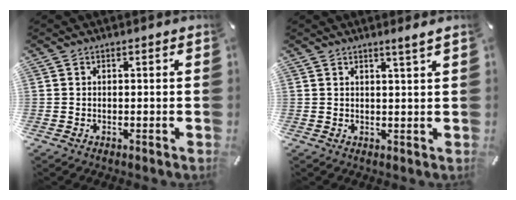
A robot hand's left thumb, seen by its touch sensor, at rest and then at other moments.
{"total": 2.5, "force": [1.8, -0.4, 1.6], "torque": [-0.032, -0.008, 0.031]}